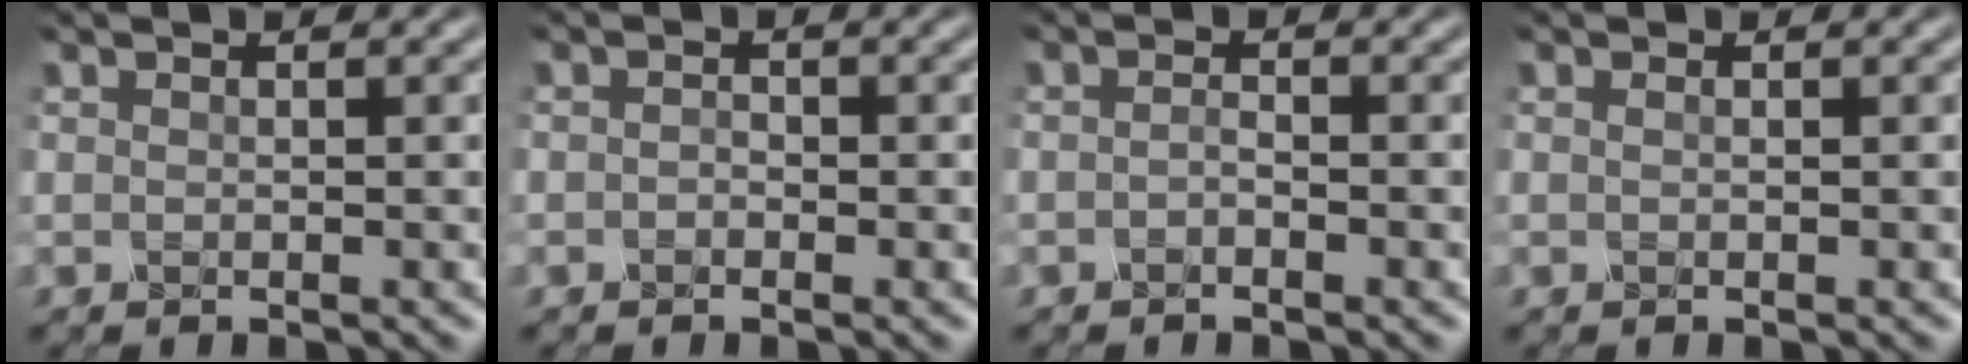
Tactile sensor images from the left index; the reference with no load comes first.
{"total": 0.9, "force": [-0.6, 0.6, 0.2], "torque": [-0.002, 0.001, -0.017]}
{"total": 0.9, "force": [-0.8, 0.3, 0.4], "torque": [-0.010, 0.002, -0.018]}
{"total": 0.0}